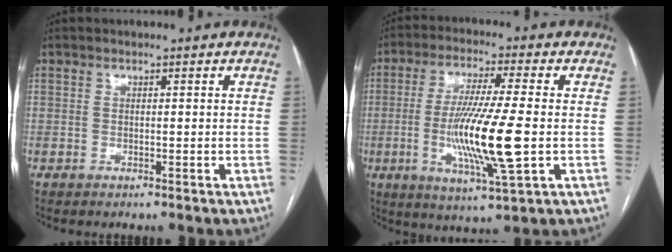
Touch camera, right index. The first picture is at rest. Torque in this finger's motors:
{"motor_torque": [1.51, 0.63, 0.51, 0.21]}